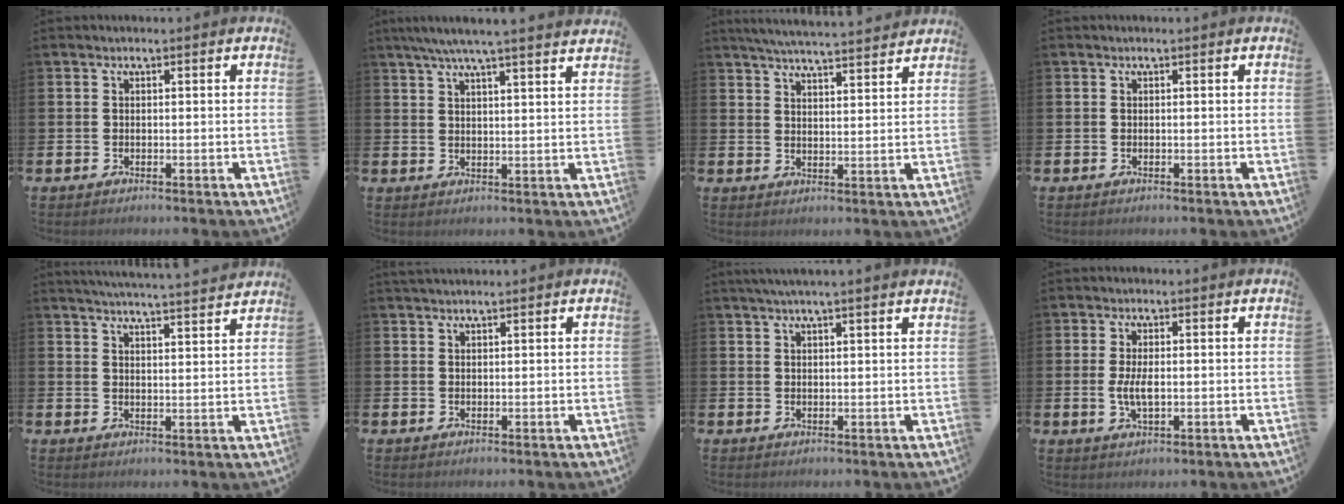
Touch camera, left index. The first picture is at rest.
{"total": 5.7, "force": [5.2, -0.6, 2.2], "torque": [-0.061, -0.015, 0.094]}
{"total": 5.3, "force": [5.2, -0.2, 1.0], "torque": [-0.027, -0.033, 0.090]}
{"total": 0.0}
{"total": 4.7, "force": [4.6, -0.8, 0.5], "torque": [-0.015, -0.033, 0.079]}
{"total": 1.1, "force": [1.1, 0.0, 0.2], "torque": [0.000, -0.001, 0.018]}
{"total": 2.6, "force": [2.3, -0.3, 1.1], "torque": [-0.021, -0.004, 0.042]}
{"total": 3.4, "force": [-0.1, 1.4, 3.1], "torque": [-0.052, 0.001, -0.004]}